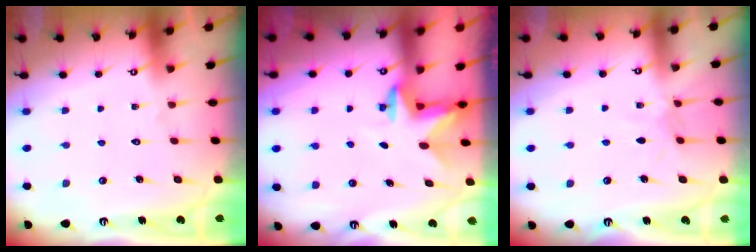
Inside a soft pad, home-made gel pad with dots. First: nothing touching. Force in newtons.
{"total": 2.6, "press": 2.5, "slide": 0.4}
{"total": 3.4, "press": 3.4, "slide": 0.5}